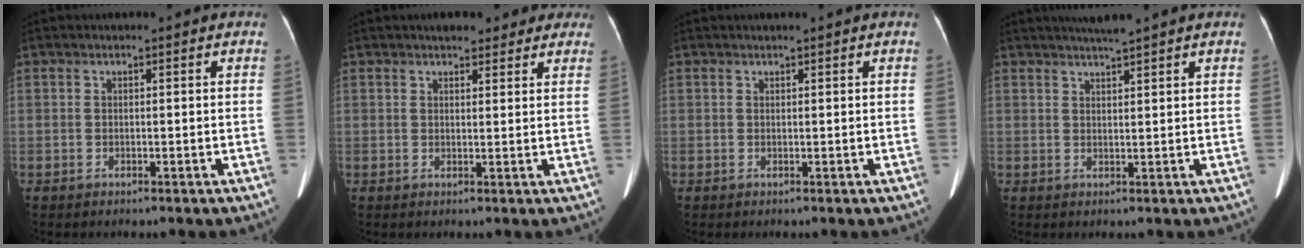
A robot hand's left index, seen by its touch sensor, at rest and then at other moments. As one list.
[{"total": 5.7, "force": [4.5, 2.1, 2.7], "torque": [-0.020, 0.016, 0.050]}, {"total": 0.0}, {"total": 3.6, "force": [3.1, -0.6, 1.8], "torque": [-0.025, 0.012, 0.052]}]